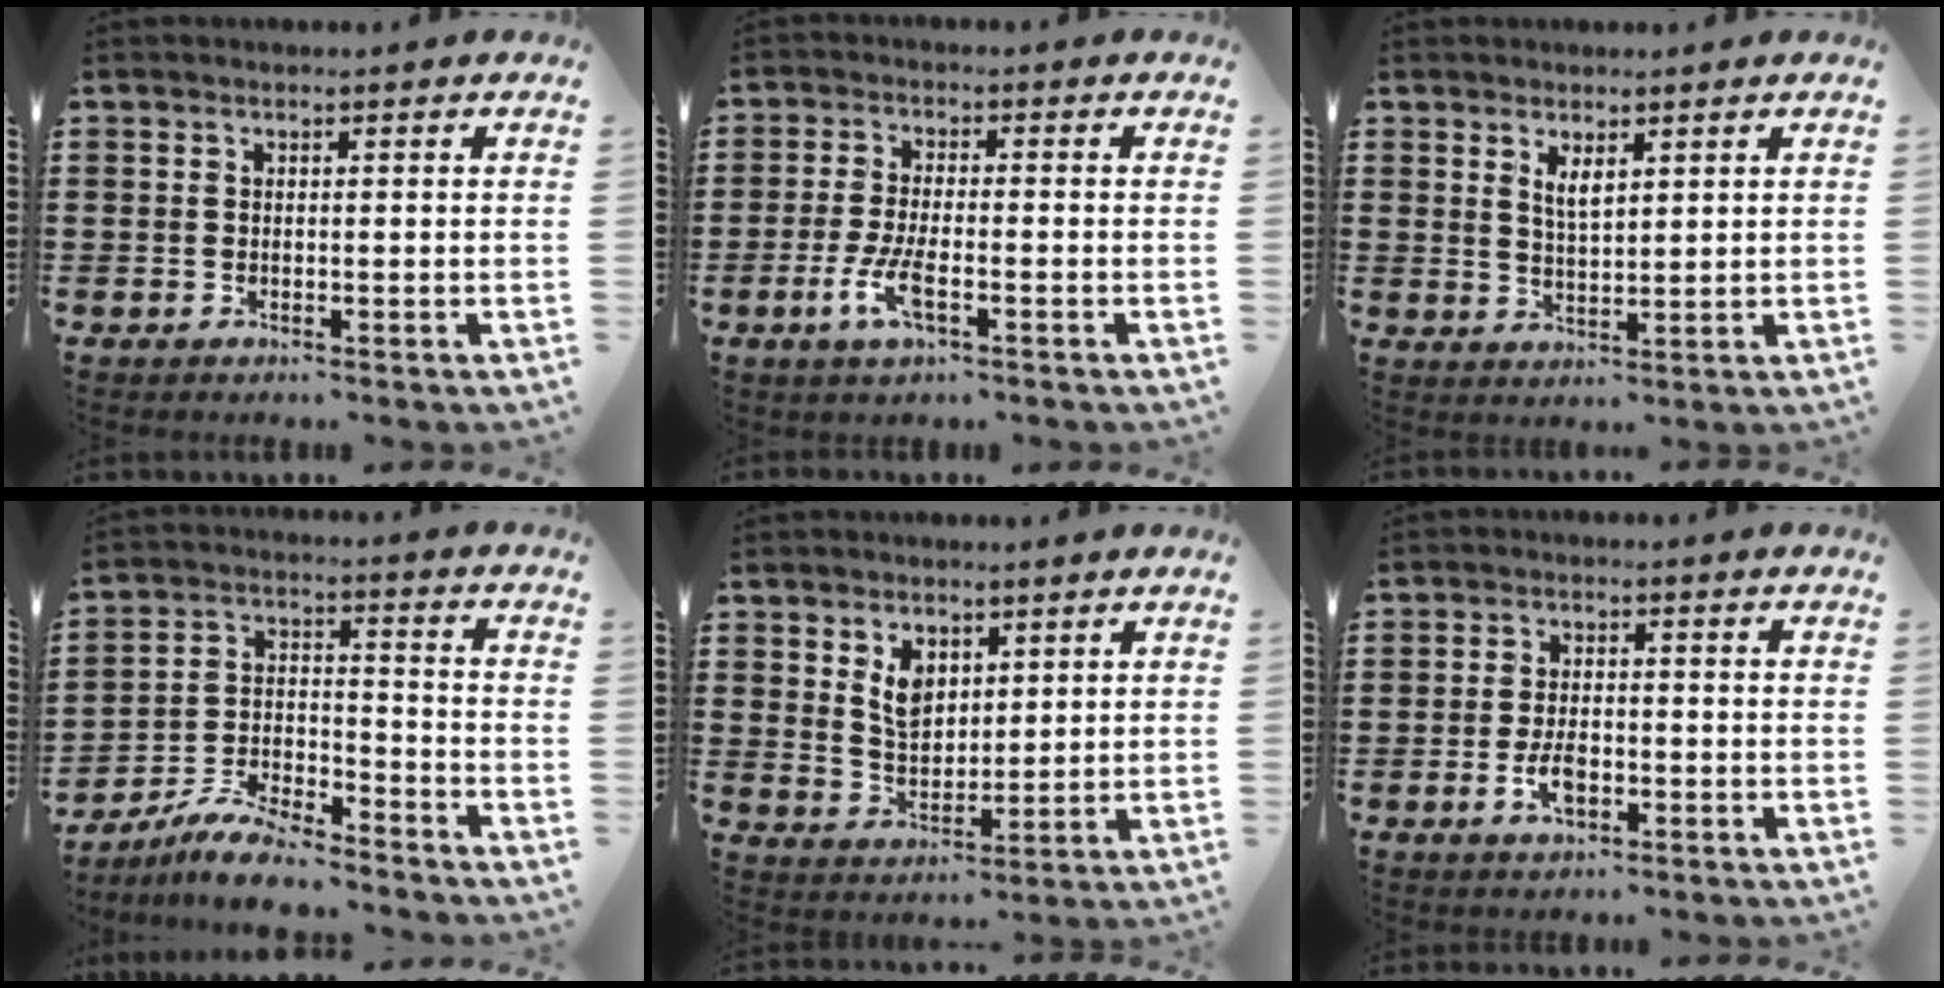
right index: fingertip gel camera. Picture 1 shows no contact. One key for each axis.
{"total": 5.3, "fx": -2.2, "fy": 1.5, "fz": 4.6, "tx": -0.102, "ty": -0.010, "tz": -0.044}
{"total": 2.8, "fx": 1.7, "fy": 1.0, "fz": 1.9, "tx": -0.041, "ty": 0.004, "tz": 0.030}
{"total": 7.6, "fx": -7.0, "fy": 1.5, "fz": 2.6, "tx": -0.056, "ty": 0.015, "tz": -0.136}
{"total": 5.1, "fx": 2.3, "fy": 3.4, "fz": 3.0, "tx": -0.062, "ty": 0.007, "tz": 0.041}
{"total": 4.1, "fx": -1.3, "fy": 2.1, "fz": 3.3, "tx": -0.072, "ty": 0.000, "tz": -0.027}